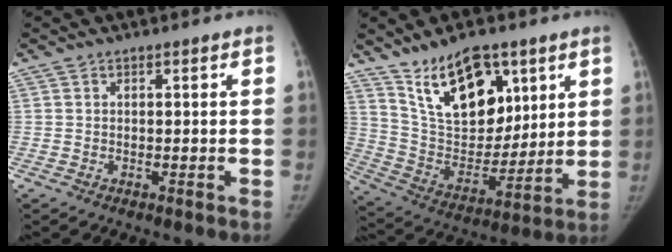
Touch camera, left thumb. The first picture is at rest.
{"total": 18.2, "force": [10.4, 9.7, 11.2], "torque": [-0.140, -0.059, 0.201]}